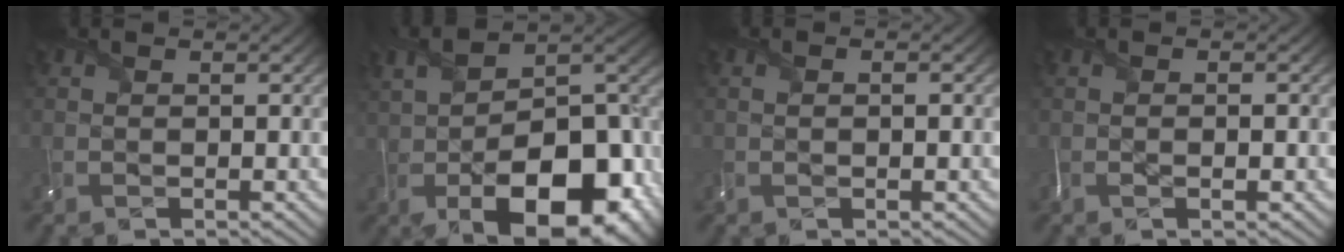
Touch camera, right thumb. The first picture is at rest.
{"total": 17.8, "force": [-5.3, 9.4, 14.1], "torque": [-0.206, -0.023, -0.066]}
{"total": 1.3, "force": [-0.5, 0.3, 1.1], "torque": [-0.013, -0.004, -0.005]}
{"total": 1.5, "force": [-0.7, 0.3, 1.3], "torque": [-0.016, -0.006, -0.011]}